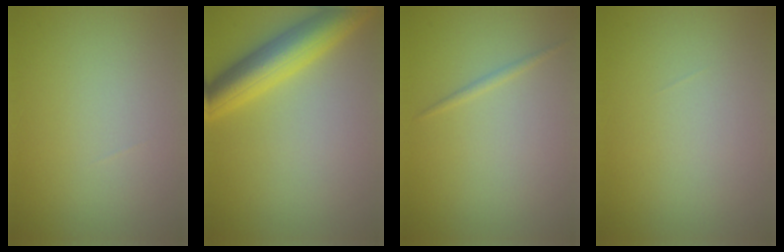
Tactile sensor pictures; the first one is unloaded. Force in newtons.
{"total": 6.2, "press": 6.2, "slide": 0.3}
{"total": 0.7, "press": 0.7, "slide": 0.0}
{"total": 0.0}